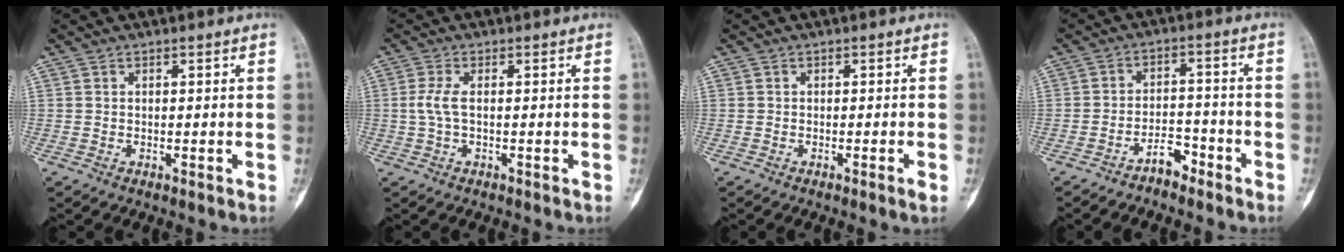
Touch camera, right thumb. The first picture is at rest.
{"total": 3.2, "force": [-0.1, 1.1, 3.0], "torque": [-0.079, 0.000, -0.004]}
{"total": 1.3, "force": [-0.6, -0.2, 1.1], "torque": [-0.019, -0.003, -0.012]}
{"total": 4.4, "force": [-3.5, 1.9, 1.8], "torque": [-0.017, 0.035, -0.063]}